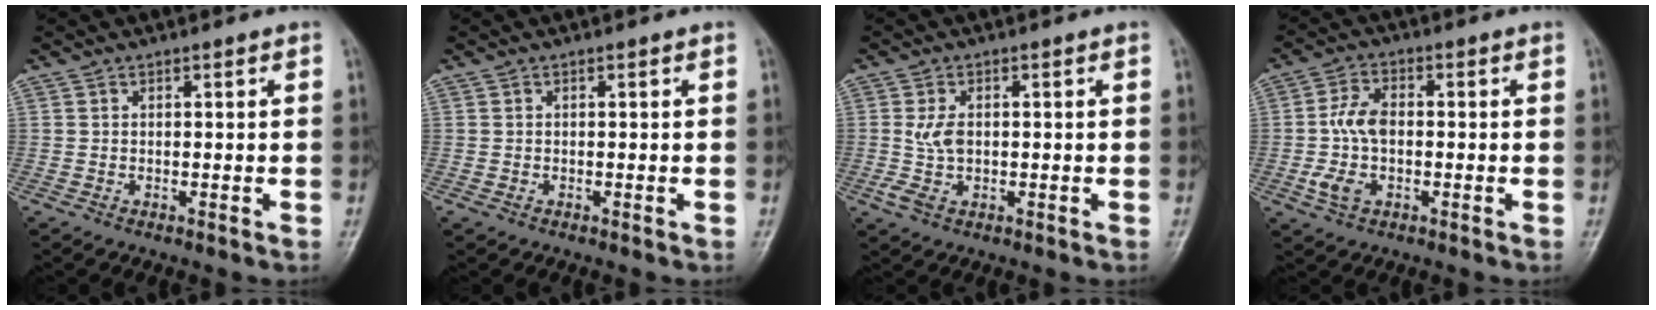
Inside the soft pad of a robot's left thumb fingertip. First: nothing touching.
{"total": 0.8, "force": [-0.2, 0.6, 0.5], "torque": [-0.014, -0.001, 0.000]}
{"total": 4.2, "force": [-0.1, 2.6, 3.3], "torque": [-0.069, 0.001, -0.001]}
{"total": 7.7, "force": [-0.9, 4.9, 5.9], "torque": [-0.117, 0.012, -0.021]}